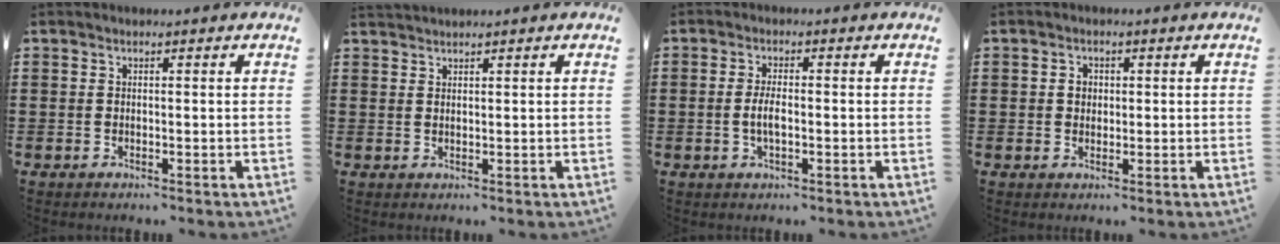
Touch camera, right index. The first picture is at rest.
{"total": 1.4, "force": [1.4, 0.1, 0.0], "torque": [-0.003, 0.002, 0.027]}
{"total": 3.1, "force": [-0.5, 1.1, 2.9], "torque": [-0.066, -0.004, -0.015]}
{"total": 1.7, "force": [0.2, 1.5, 0.8], "torque": [-0.020, 0.010, 0.003]}